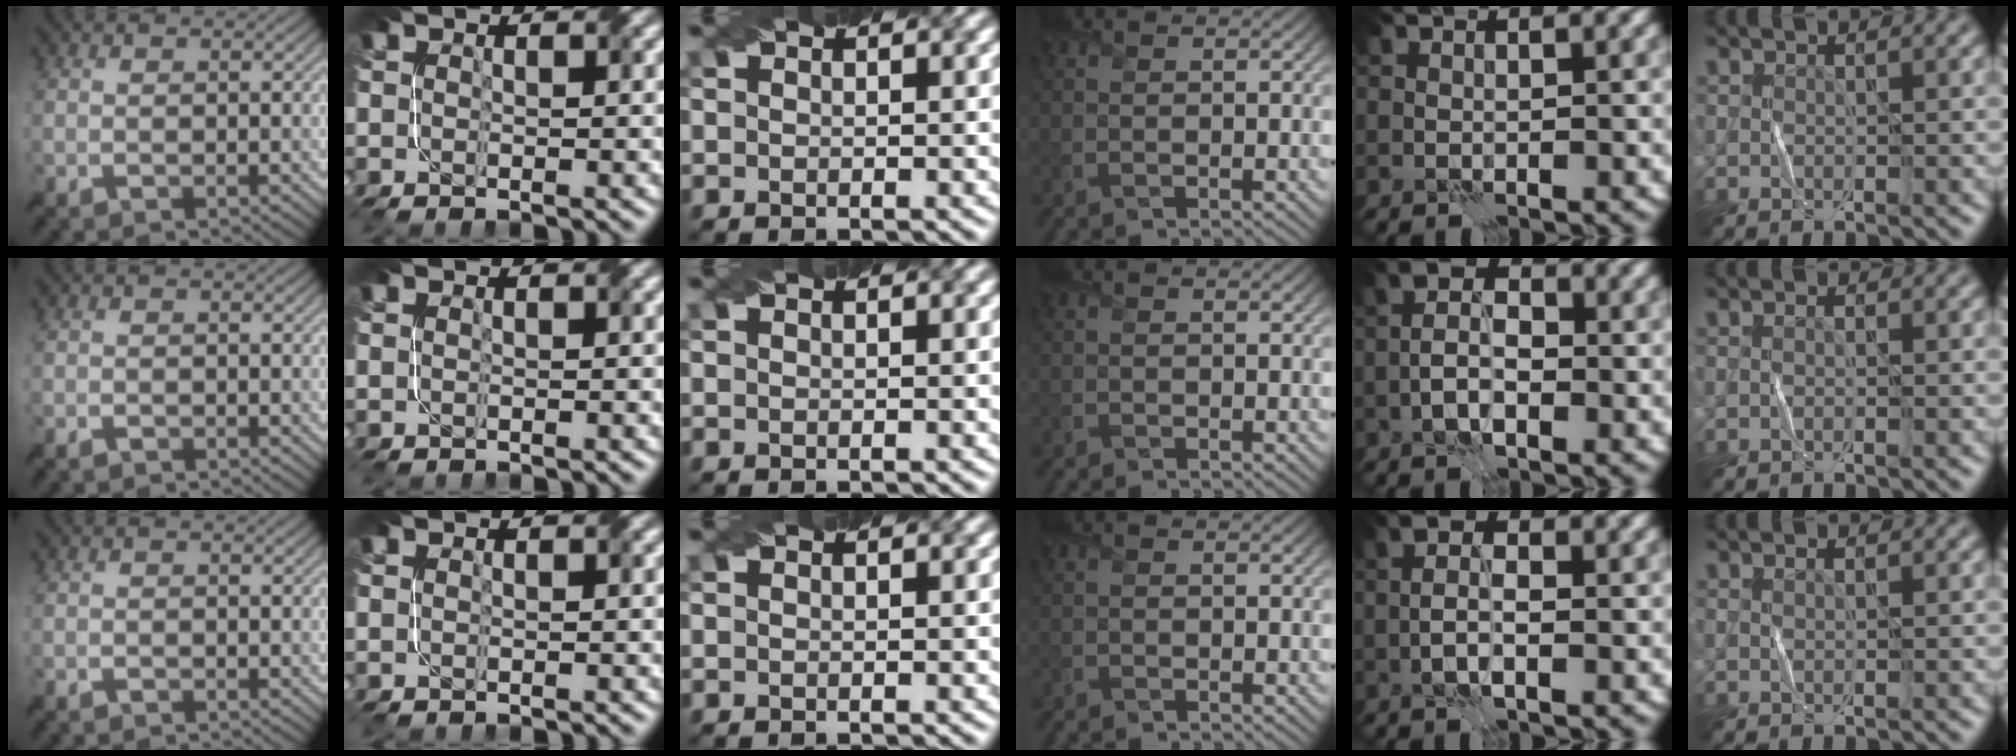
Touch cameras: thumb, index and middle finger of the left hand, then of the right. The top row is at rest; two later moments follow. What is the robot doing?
{"motion": "fold", "object": "bubble wrap"}